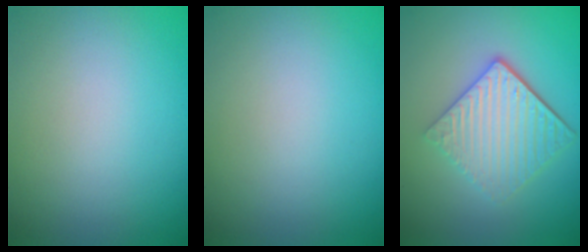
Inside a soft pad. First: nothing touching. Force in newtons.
{"total": 0.0}
{"total": 5.0, "press": 3.7, "slide": 3.4}